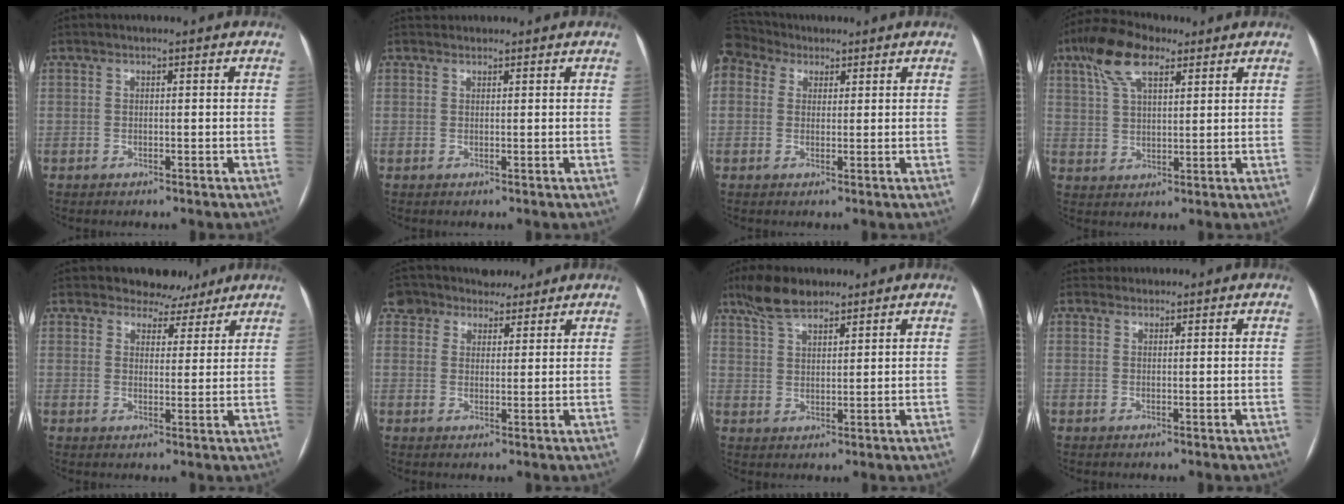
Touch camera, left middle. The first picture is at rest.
{"total": 1.2, "force": [1.2, 0.4, -0.1], "torque": [-0.003, 0.015, 0.021]}
{"total": 2.8, "force": [2.4, 1.3, 0.2], "torque": [-0.005, 0.023, 0.054]}
{"total": 9.4, "force": [5.6, 3.6, 6.6], "torque": [-0.140, 0.025, 0.105]}
{"total": 5.6, "force": [4.8, 2.9, 0.3], "torque": [0.003, -0.001, 0.058]}
{"total": 7.2, "force": [6.2, 3.6, 0.6], "torque": [-0.005, 0.018, 0.092]}
{"total": 6.5, "force": [5.3, 1.9, 3.2], "torque": [-0.072, 0.013, 0.104]}
{"total": 1.3, "force": [1.1, 0.6, -0.4], "torque": [0.003, 0.010, 0.017]}